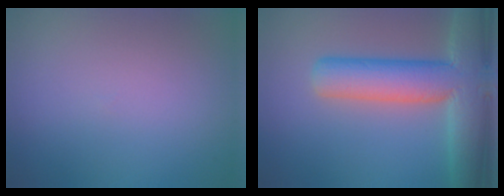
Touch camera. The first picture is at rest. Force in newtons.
{"total": 9.0, "press": 8.9, "slide": 0.5}